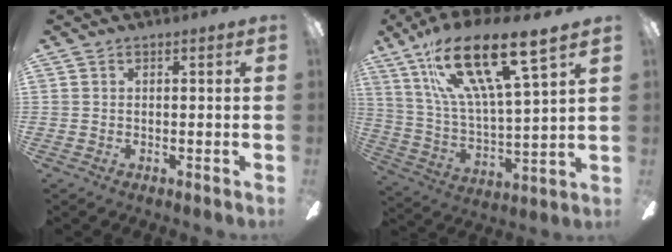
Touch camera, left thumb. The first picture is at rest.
{"total": 21.8, "force": [14.1, 5.2, 15.7], "torque": [-0.304, -0.073, 0.230]}